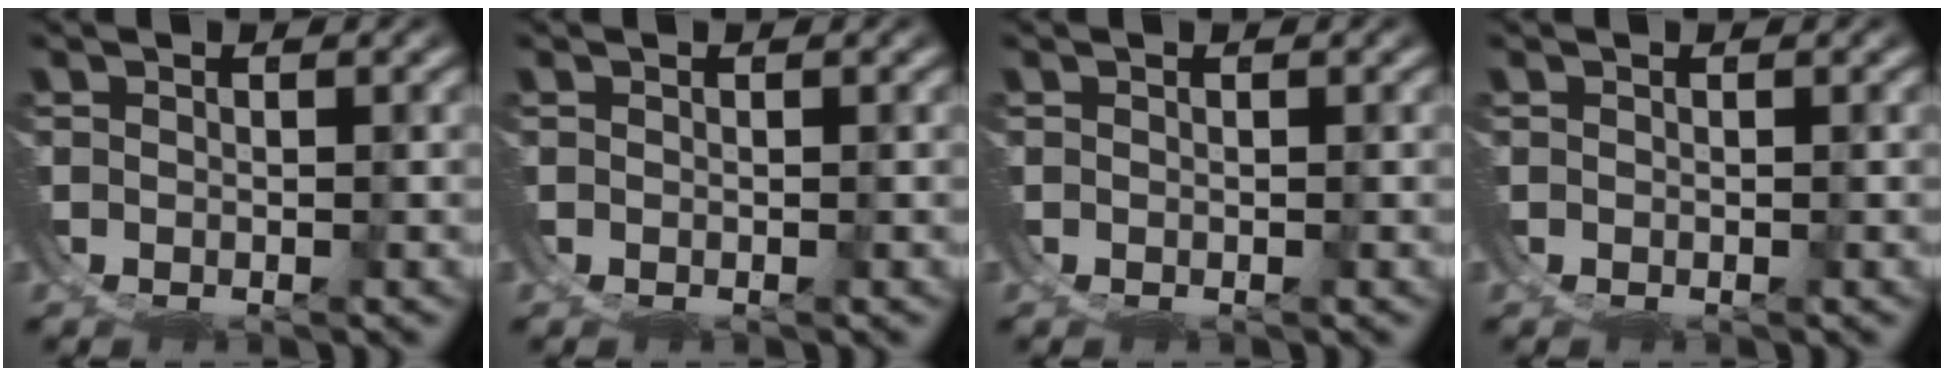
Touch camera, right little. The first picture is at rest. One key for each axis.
{"total": 0.0}
{"total": 0.0}
{"total": 0.0}